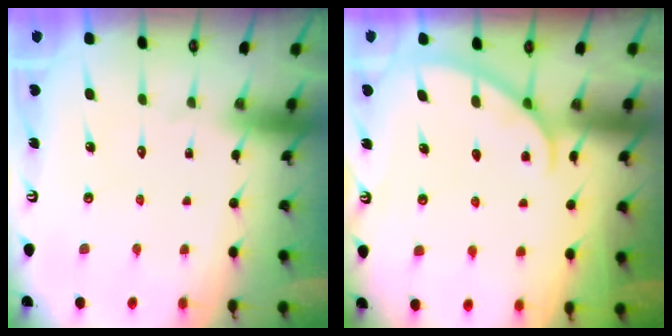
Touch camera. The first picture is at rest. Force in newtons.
{"total": 2.1, "press": 2.1, "slide": 0.3}